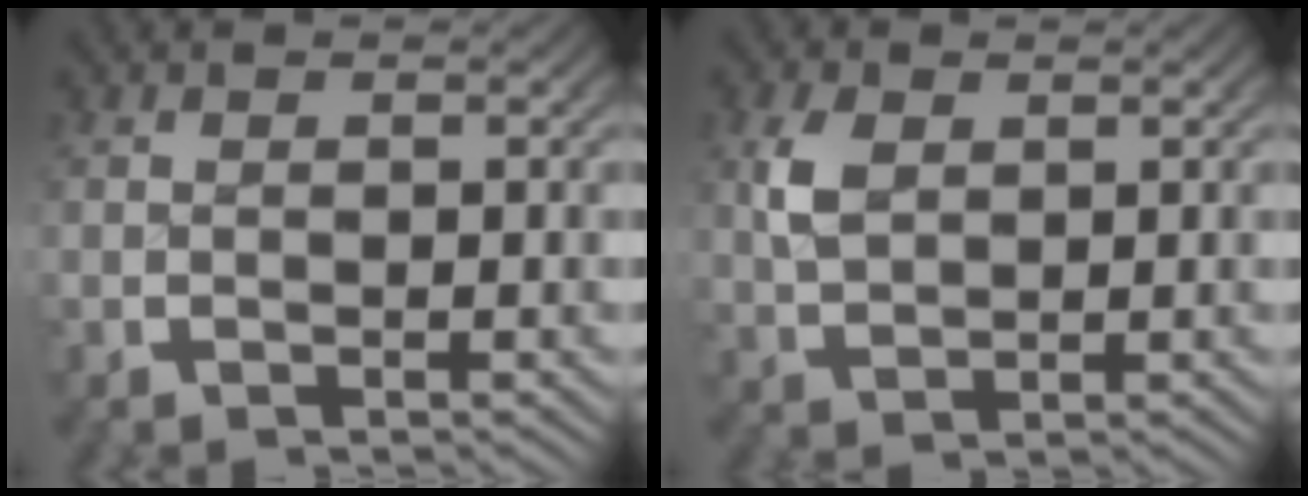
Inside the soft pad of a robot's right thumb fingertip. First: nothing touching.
{"total": 2.8, "force": [1.1, 1.8, 1.8], "torque": [-0.039, -0.003, 0.028]}